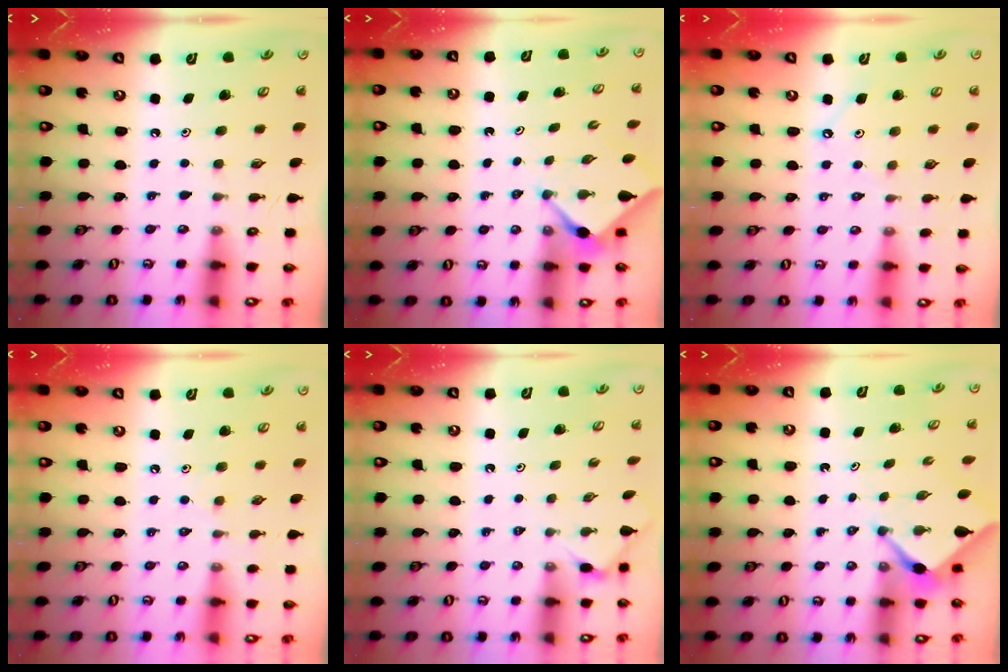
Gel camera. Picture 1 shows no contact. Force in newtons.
{"total": 3.0, "press": 3.0, "slide": 0.4}
{"total": 2.5, "press": 2.5, "slide": 0.4}
{"total": 4.1, "press": 4.1, "slide": 0.6}
{"total": 1.6, "press": 1.5, "slide": 0.4}
{"total": 2.3, "press": 2.3, "slide": 0.3}